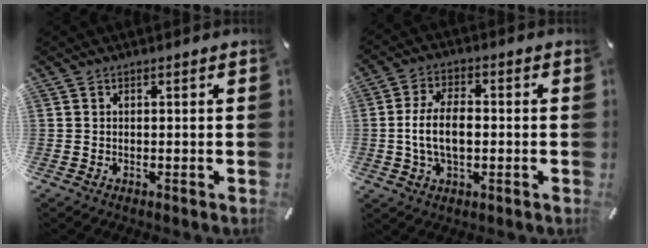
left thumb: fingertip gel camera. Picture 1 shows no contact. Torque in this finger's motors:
{"motor_torque": [1.60, 1.80, 1.04, 0.06, 0.38]}